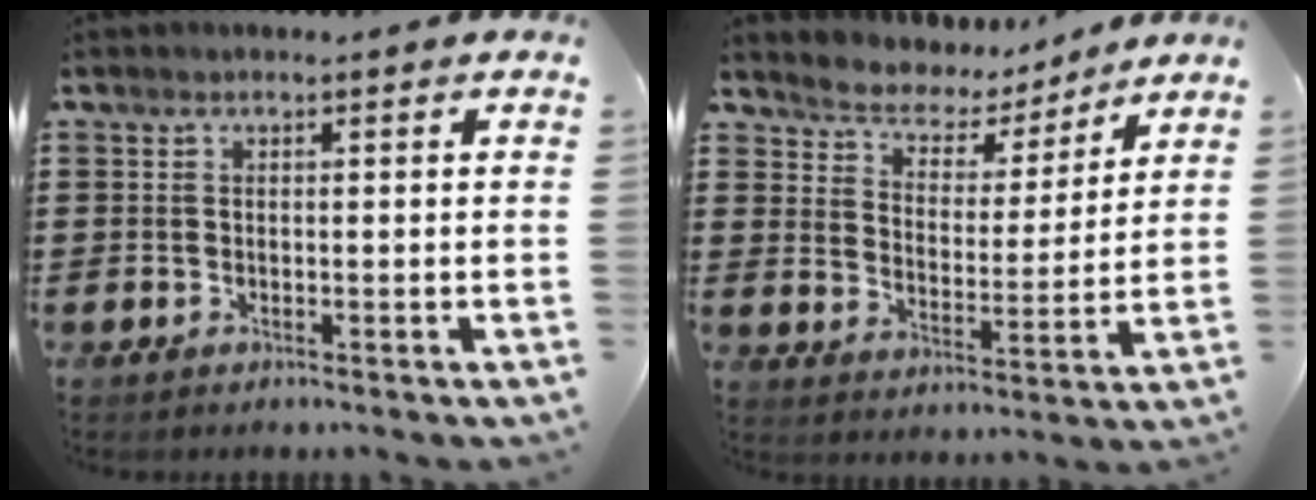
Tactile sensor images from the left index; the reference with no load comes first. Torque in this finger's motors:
{"motor_torque": [0.40, -0.40, 0.08, 0.03]}